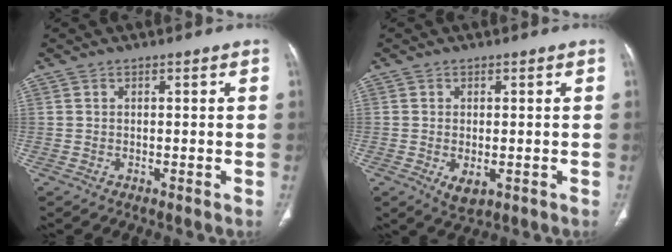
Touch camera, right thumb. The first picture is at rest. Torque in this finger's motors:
{"motor_torque": [-0.33, 0.16, 0.09, 0.54, 0.14]}